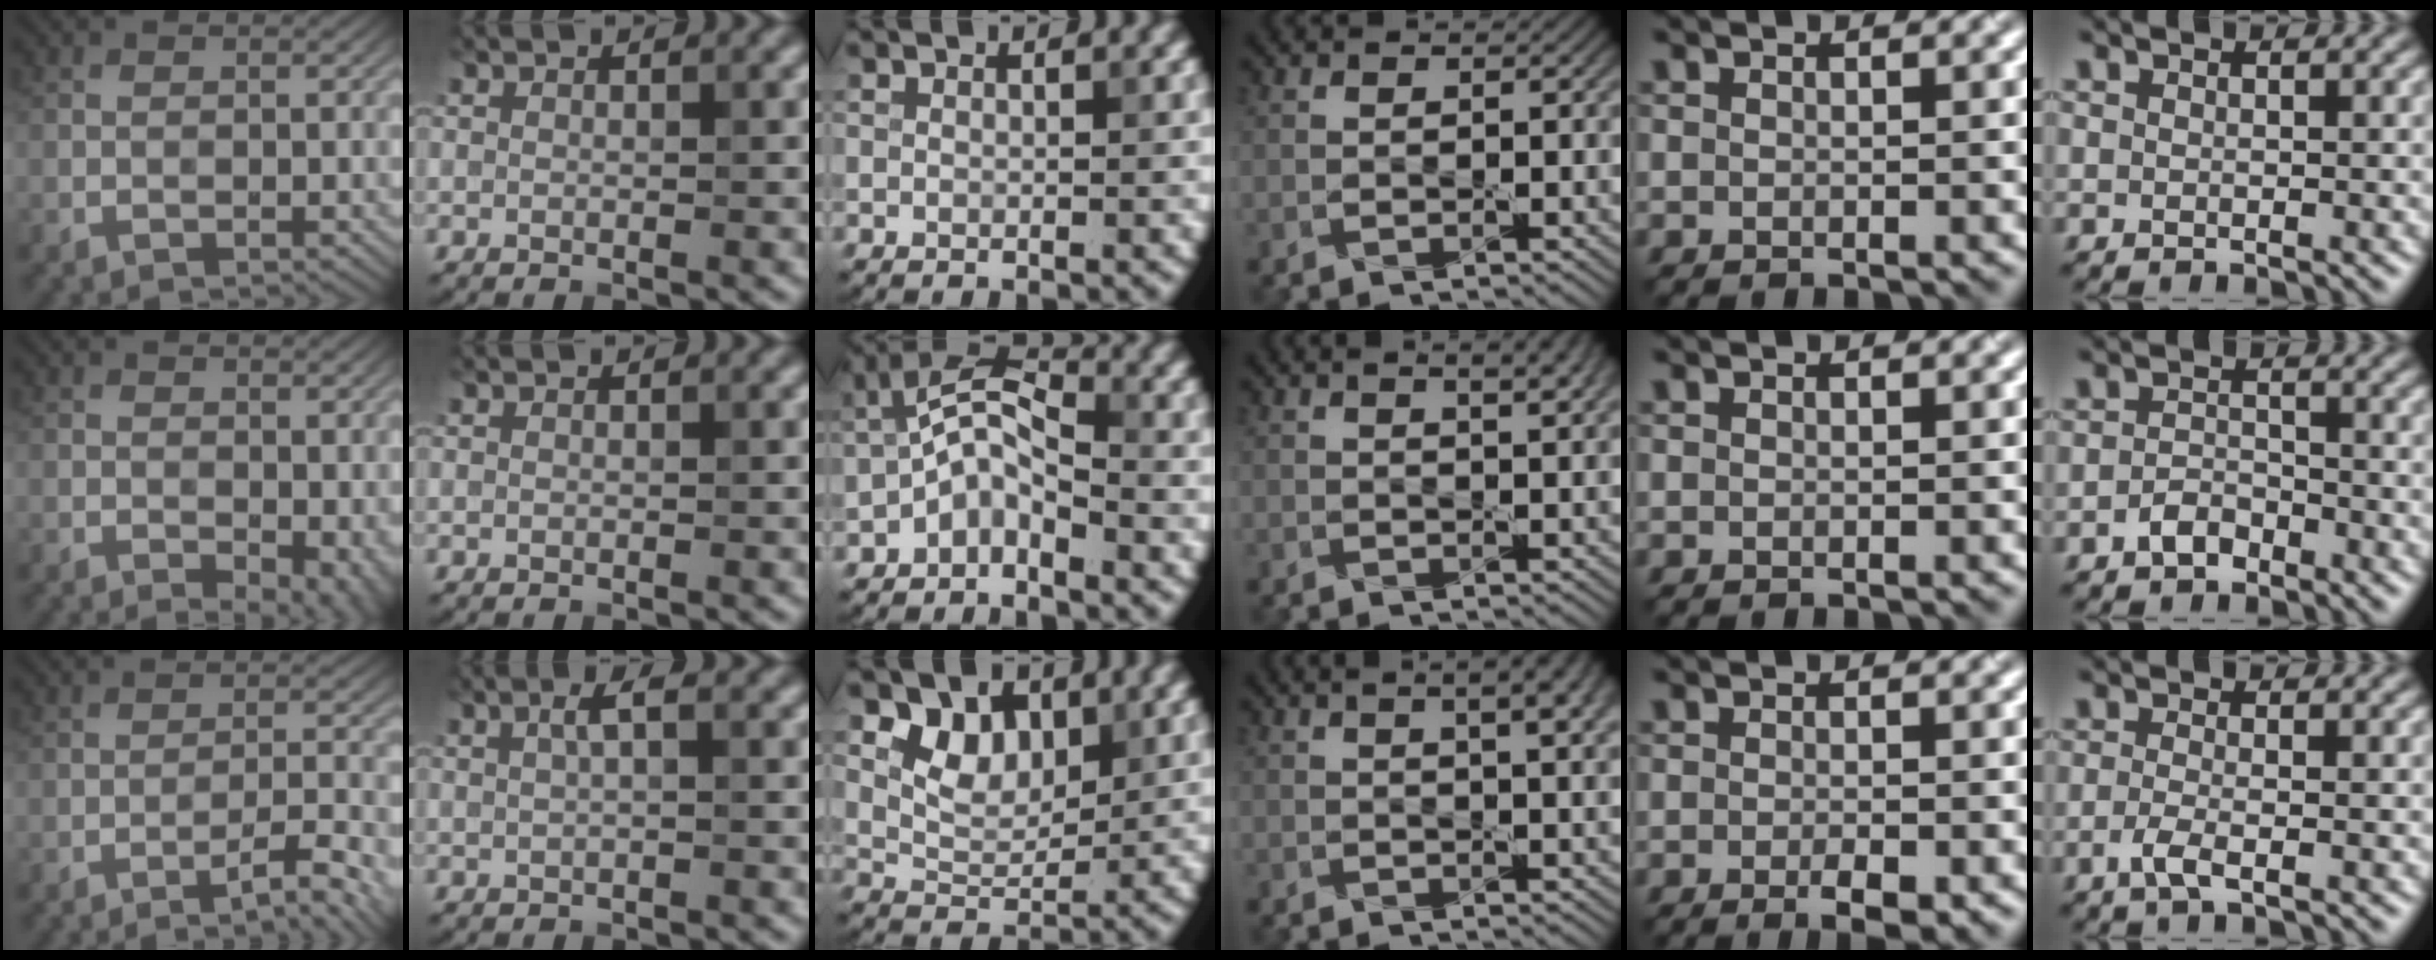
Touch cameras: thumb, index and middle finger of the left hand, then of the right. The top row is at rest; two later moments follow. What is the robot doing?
{"motion": "pour", "object": "sugar"}